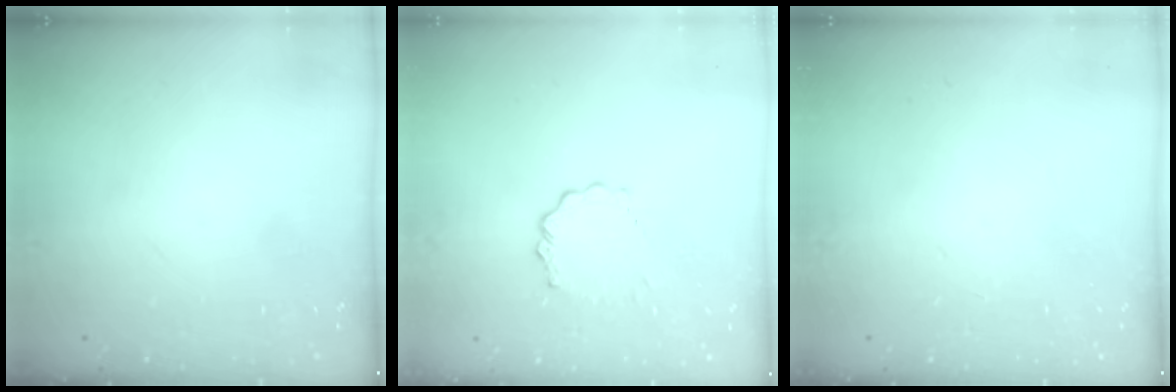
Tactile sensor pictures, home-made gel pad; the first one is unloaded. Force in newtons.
{"total": 3.8, "press": 3.8, "slide": 0.4}
{"total": 0.0}